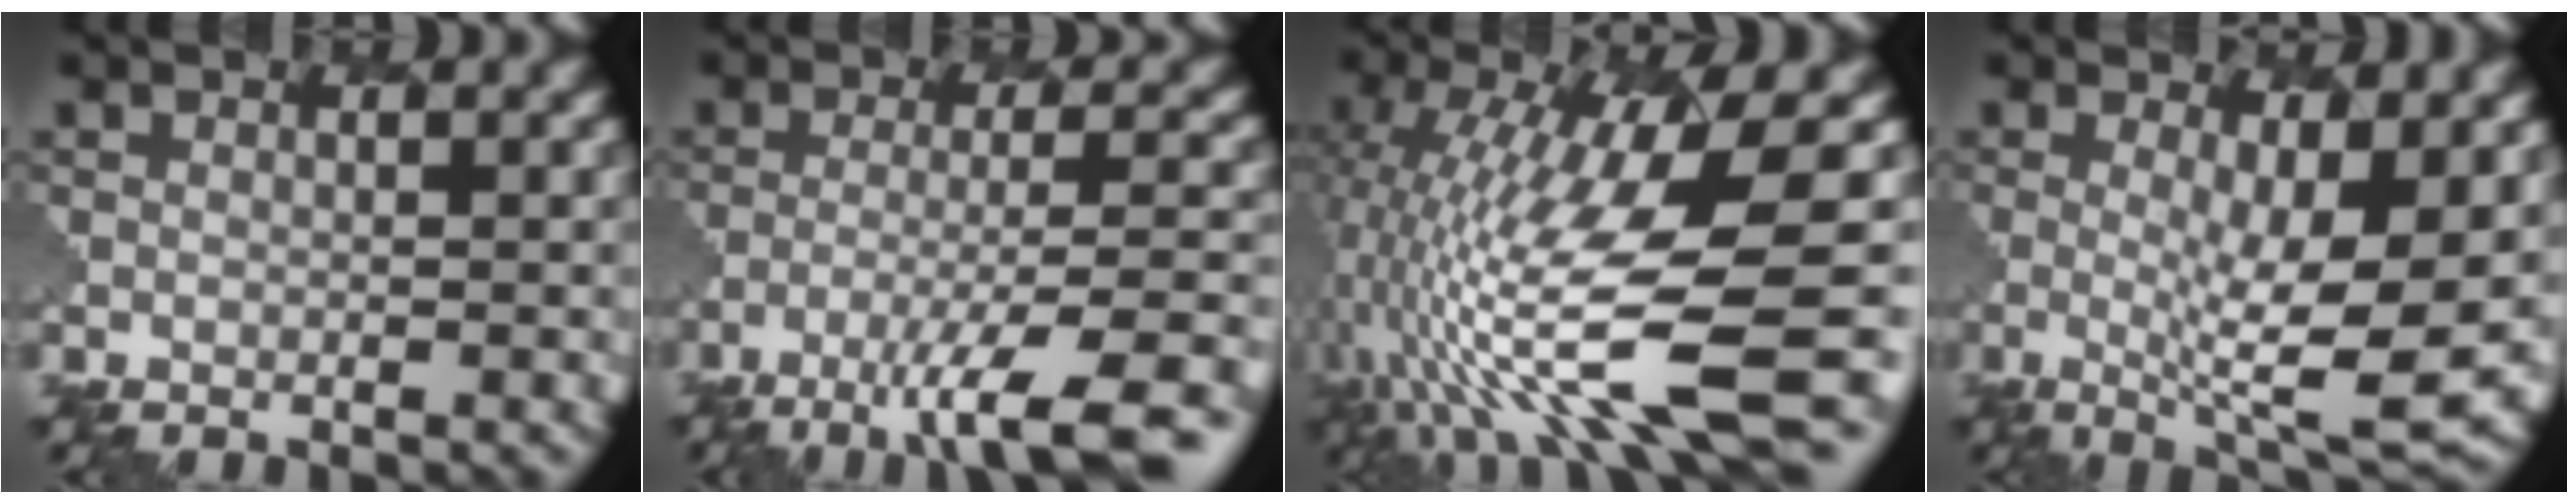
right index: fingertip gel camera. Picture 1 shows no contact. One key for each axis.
{"total": 8.8, "fx": -5.3, "fy": 1.5, "fz": 6.9, "tx": -0.109, "ty": 0.004, "tz": -0.083}
{"total": 12.1, "fx": -2.0, "fy": 3.1, "fz": 11.6, "tx": -0.224, "ty": -0.012, "tz": -0.025}
{"total": 7.9, "fx": 0.0, "fy": 1.9, "fz": 7.7, "tx": -0.120, "ty": -0.015, "tz": 0.002}